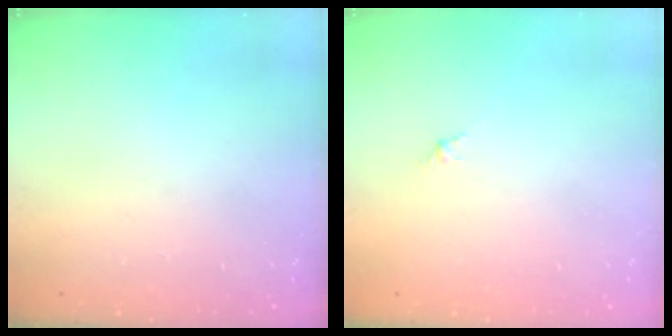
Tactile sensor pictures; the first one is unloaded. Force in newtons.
{"total": 1.1, "press": 1.0, "slide": 0.5}